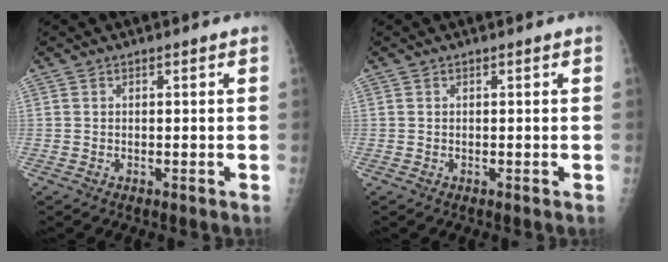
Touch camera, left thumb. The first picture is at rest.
{"total": 0.0}